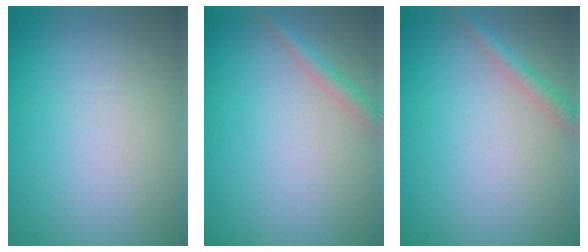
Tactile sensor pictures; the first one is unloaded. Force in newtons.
{"total": 1.7, "press": 1.7, "slide": 0.1}
{"total": 1.7, "press": 1.7, "slide": 0.1}